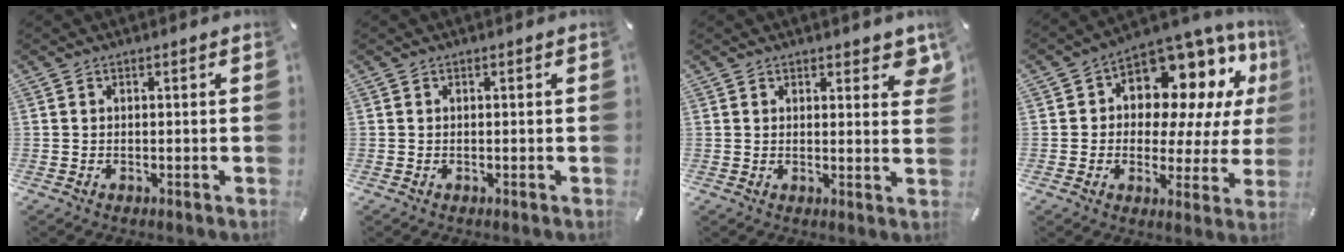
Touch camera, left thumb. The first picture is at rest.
{"total": 0.0}
{"total": 3.8, "force": [2.7, 1.9, 1.8], "torque": [-0.009, -0.012, 0.043]}
{"total": 12.0, "force": [6.9, 7.7, 6.0], "torque": [-0.097, -0.068, 0.126]}